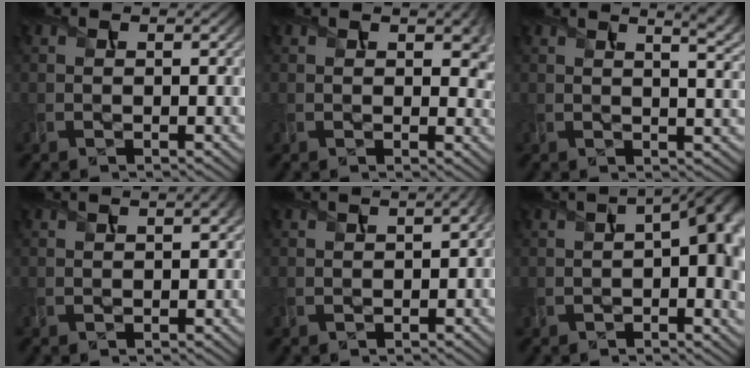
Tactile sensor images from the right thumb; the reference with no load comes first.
{"total": 5.4, "force": [1.6, 3.0, 4.2], "torque": [-0.066, -0.002, 0.028]}
{"total": 8.5, "force": [4.4, 3.1, 6.6], "torque": [-0.077, 0.034, 0.045]}
{"total": 2.3, "force": [0.7, 1.0, 2.0], "torque": [-0.027, 0.006, 0.009]}
{"total": 3.5, "force": [0.0, 1.6, 3.1], "torque": [-0.042, -0.001, 0.004]}
{"total": 11.4, "force": [0.8, 5.3, 10.1], "torque": [-0.157, -0.006, 0.022]}